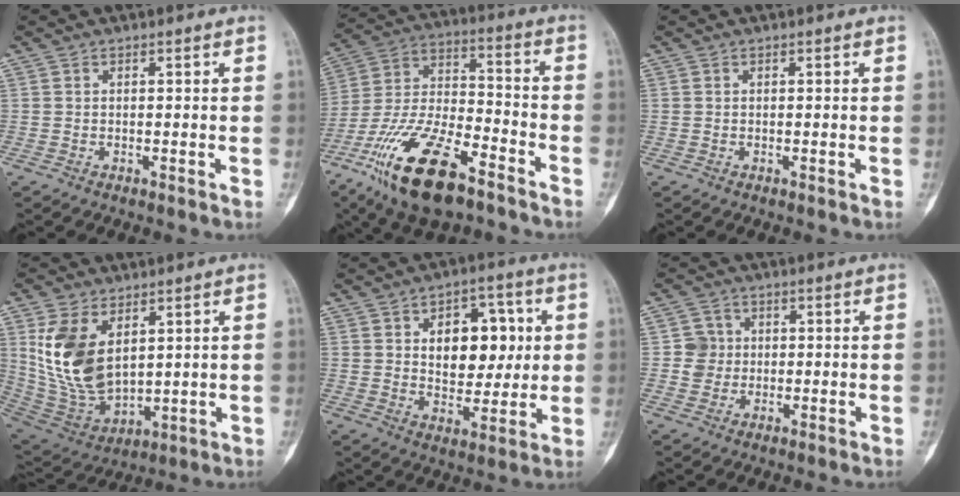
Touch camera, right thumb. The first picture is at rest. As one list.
[{"total": 20.7, "force": [-12.7, 7.4, 14.6], "torque": [-0.306, 0.052, -0.233]}, {"total": 0.0}, {"total": 15.1, "force": [4.8, 8.8, 11.2], "torque": [-0.204, -0.025, 0.115]}, {"total": 13.3, "force": [2.8, 8.5, 9.9], "torque": [-0.085, -0.003, 0.044]}, {"total": 3.9, "force": [0.3, 3.9, 0.5], "torque": [0.020, 0.008, 0.001]}]